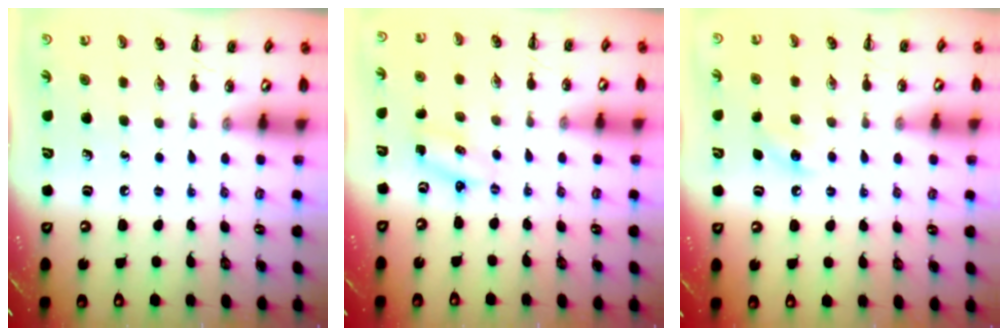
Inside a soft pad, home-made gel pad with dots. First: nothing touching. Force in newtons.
{"total": 2.3, "press": 2.3, "slide": 0.6}
{"total": 5.4, "press": 5.2, "slide": 1.7}